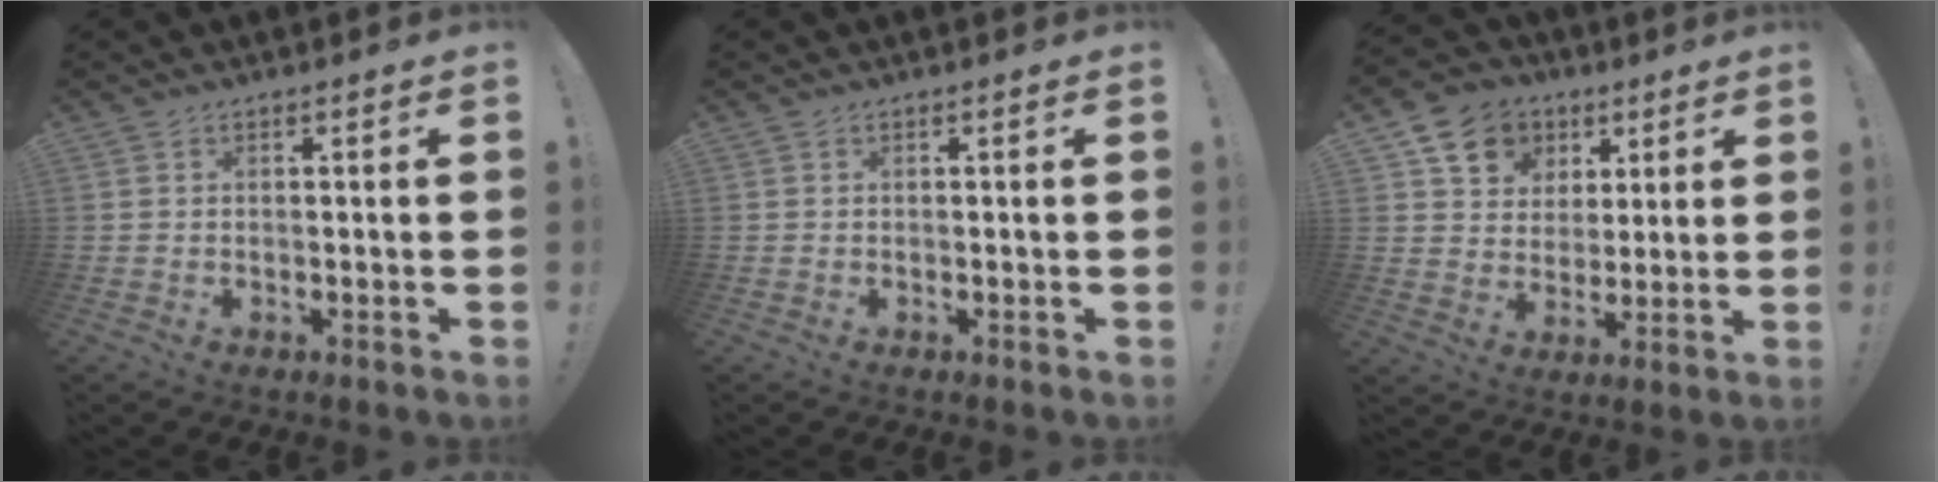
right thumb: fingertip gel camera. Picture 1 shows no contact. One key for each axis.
{"total": 0.0}
{"total": 11.8, "fx": 5.6, "fy": 9.6, "fz": 3.9, "tx": -0.052, "ty": -0.025, "tz": 0.110}